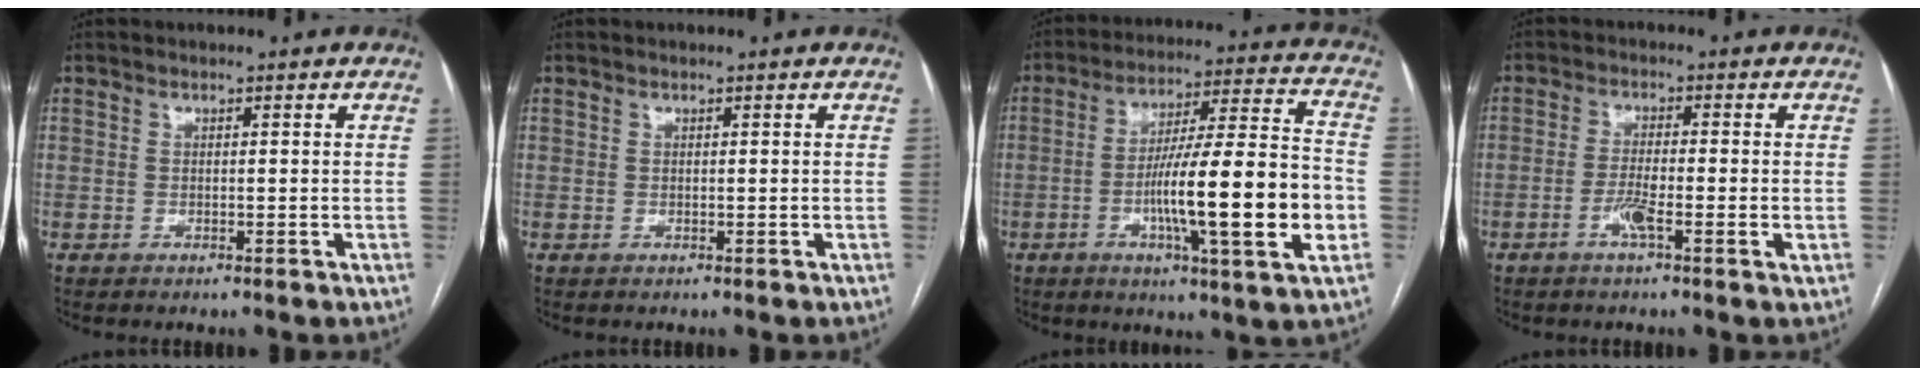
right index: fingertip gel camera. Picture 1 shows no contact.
{"total": 0.0}
{"total": 18.9, "force": [-4.3, 0.9, 18.4], "torque": [-0.286, 0.004, -0.066]}
{"total": 4.5, "force": [-1.7, 0.5, 4.1], "torque": [-0.076, -0.001, -0.032]}